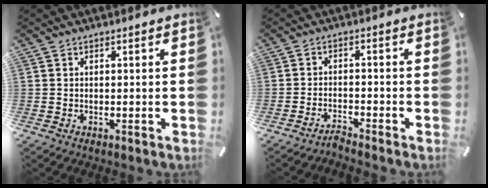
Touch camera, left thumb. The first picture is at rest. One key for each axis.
{"total": 2.8, "fx": -2.7, "fy": 0.2, "fz": 0.6, "tx": -0.014, "ty": 0.010, "tz": -0.052}